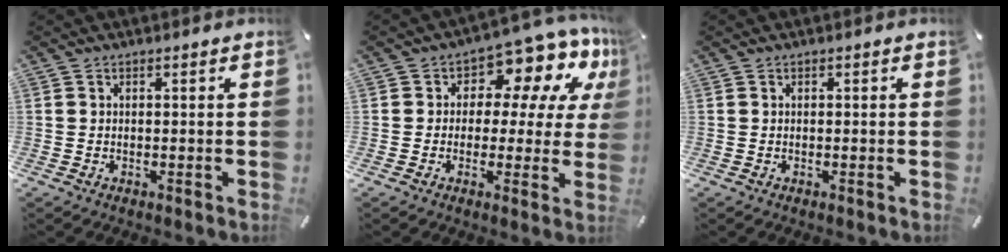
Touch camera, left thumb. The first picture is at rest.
{"total": 9.6, "force": [5.6, 5.8, 5.3], "torque": [-0.079, -0.049, 0.100]}
{"total": 0.0}